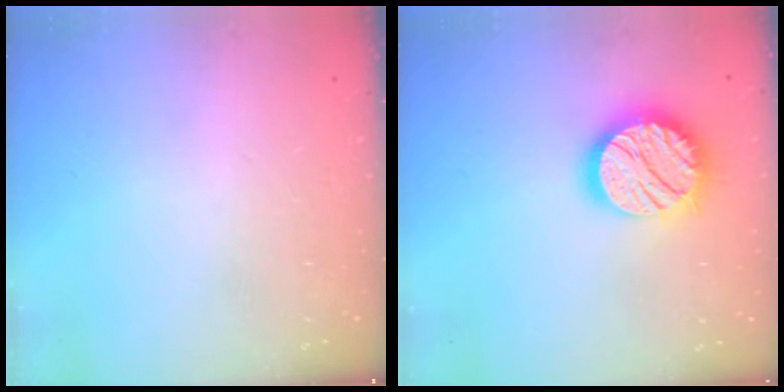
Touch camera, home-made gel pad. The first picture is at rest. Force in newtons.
{"total": 18.2, "press": 18.1, "slide": 1.4}